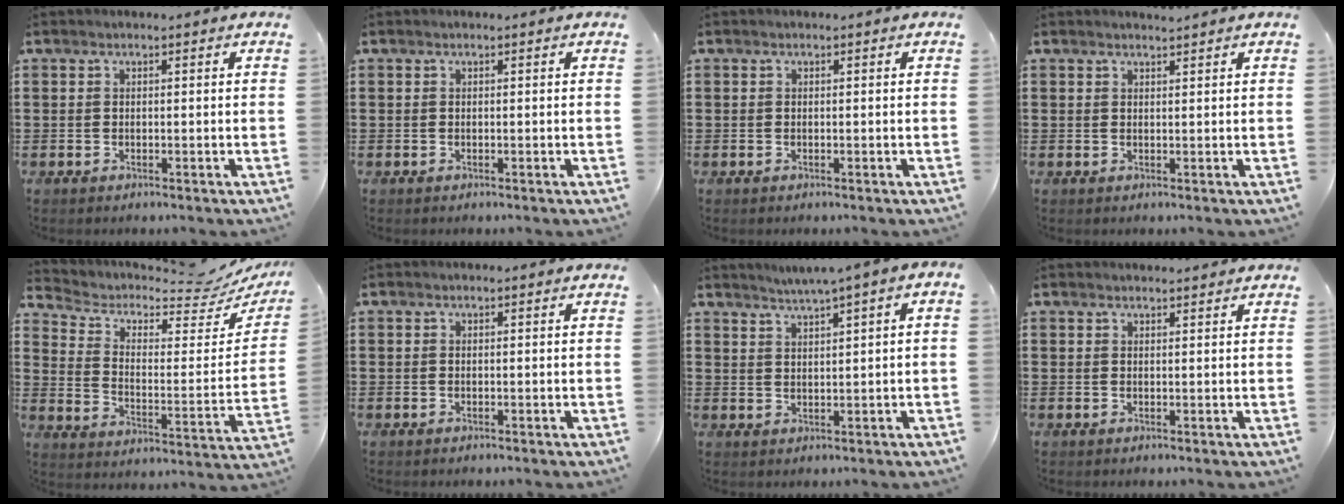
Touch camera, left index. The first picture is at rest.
{"total": 0.0}
{"total": 0.0}
{"total": 1.2, "force": [1.2, -0.1, 0.2], "torque": [-0.006, -0.002, 0.024]}
{"total": 4.5, "force": [3.8, 1.6, 1.7], "torque": [-0.052, -0.033, 0.059]}
{"total": 0.0}
{"total": 1.5, "force": [0.8, -0.4, 1.2], "torque": [-0.023, -0.005, 0.014]}
{"total": 1.0, "force": [1.0, 0.1, 0.1], "torque": [-0.005, -0.002, 0.019]}